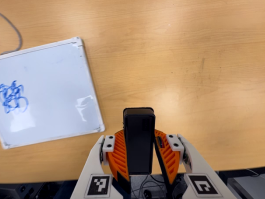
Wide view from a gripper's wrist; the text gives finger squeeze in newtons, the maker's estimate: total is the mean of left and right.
{"total": 7.6, "left": 6.8, "right": 8.4}